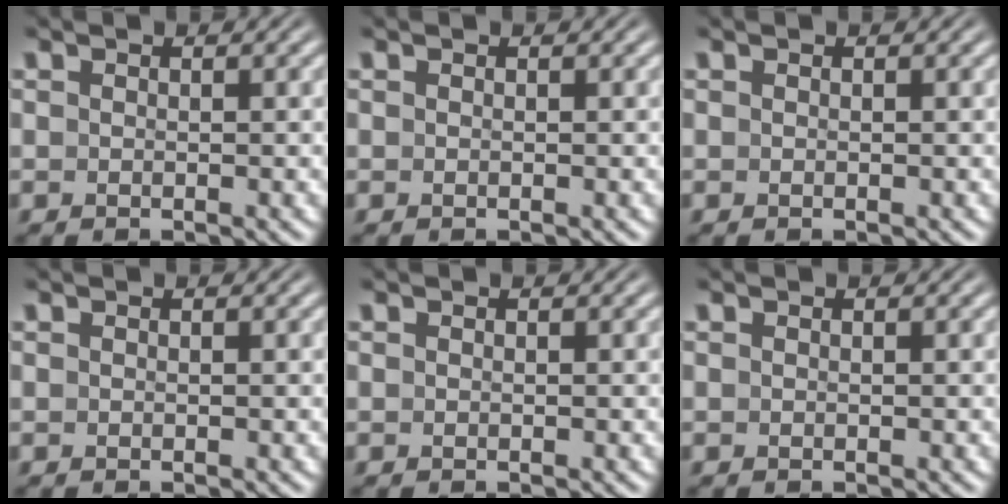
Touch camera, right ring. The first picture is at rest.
{"total": 0.0}
{"total": 0.0}
{"total": 0.0}
{"total": 0.0}
{"total": 0.0}